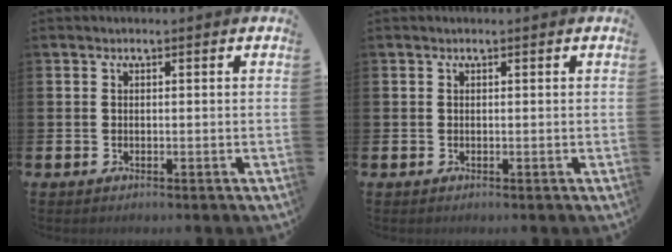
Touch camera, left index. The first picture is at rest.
{"total": 0.0}